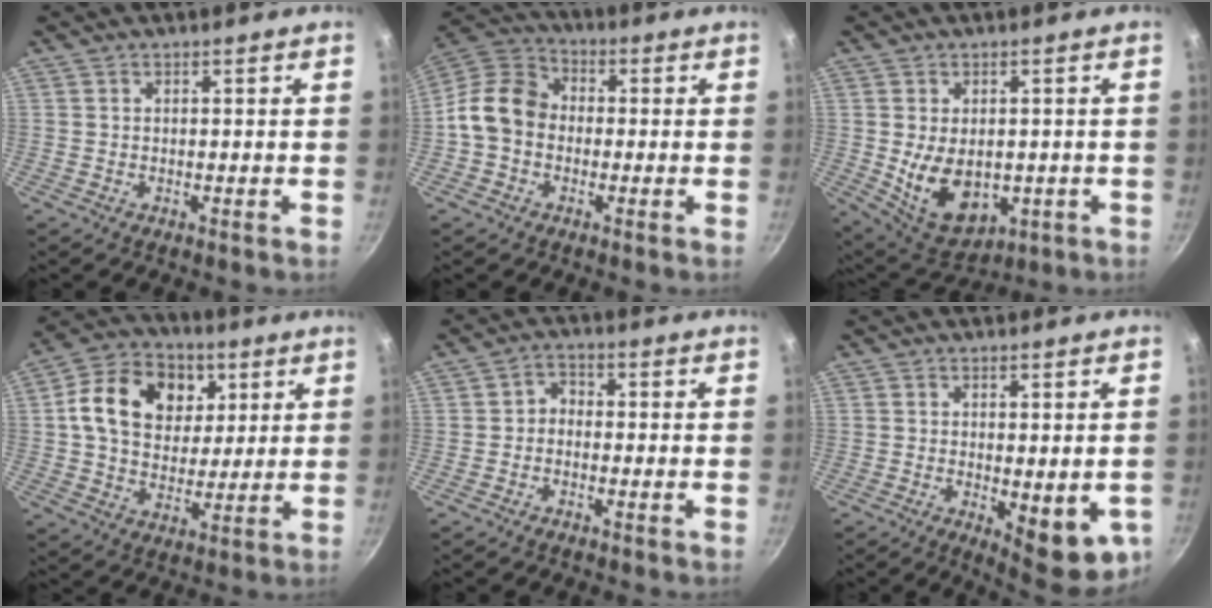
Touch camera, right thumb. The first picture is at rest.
{"total": 11.1, "force": [-1.2, 9.0, 6.3], "torque": [-0.083, 0.030, -0.047]}
{"total": 11.8, "force": [-1.0, 8.0, 8.7], "torque": [-0.120, -0.014, 0.013]}
{"total": 17.0, "force": [5.0, 12.9, 9.9], "torque": [-0.146, -0.001, 0.074]}
{"total": 2.7, "force": [-0.8, 2.2, 1.4], "torque": [-0.014, 0.015, -0.023]}
{"total": 10.4, "force": [-1.9, 4.0, 9.4], "torque": [-0.099, -0.013, -0.014]}